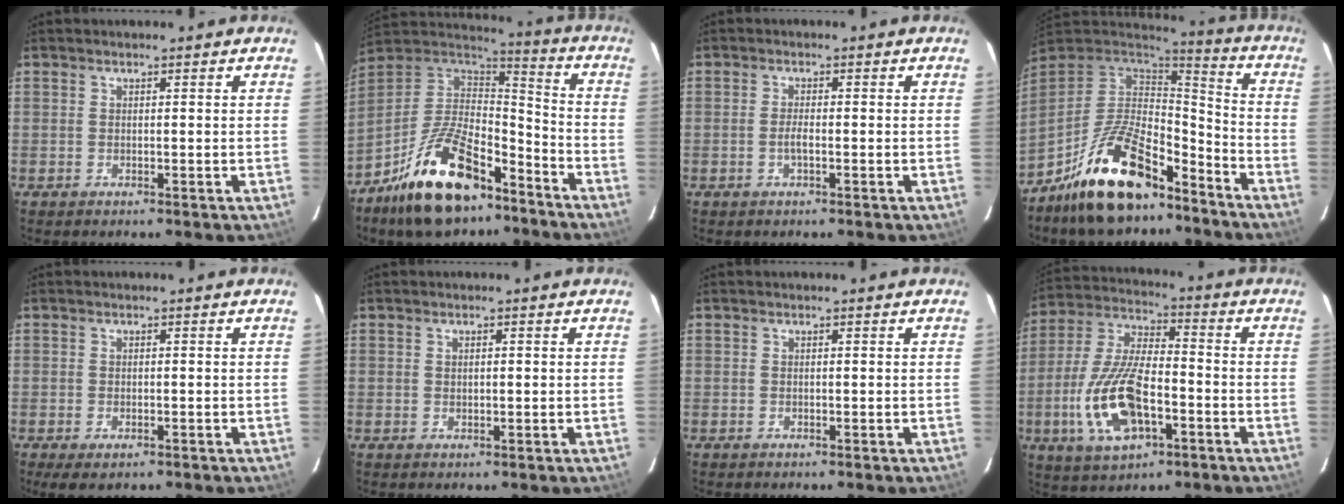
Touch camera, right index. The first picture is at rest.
{"total": 21.5, "force": [-13.7, 9.5, 13.6], "torque": [-0.267, 0.002, -0.231]}
{"total": 1.7, "force": [-0.6, 0.4, 1.5], "torque": [-0.031, 0.000, -0.013]}
{"total": 19.5, "force": [-13.0, 7.9, 12.1], "torque": [-0.240, 0.002, -0.222]}
{"total": 3.3, "force": [-1.8, 1.7, 2.2], "torque": [-0.044, -0.012, -0.027]}
{"total": 1.0, "force": [0.3, 0.6, 0.8], "torque": [-0.013, 0.003, 0.005]}
{"total": 0.0}
{"total": 16.6, "force": [-5.3, 7.2, 14.0], "torque": [-0.304, -0.006, -0.096]}